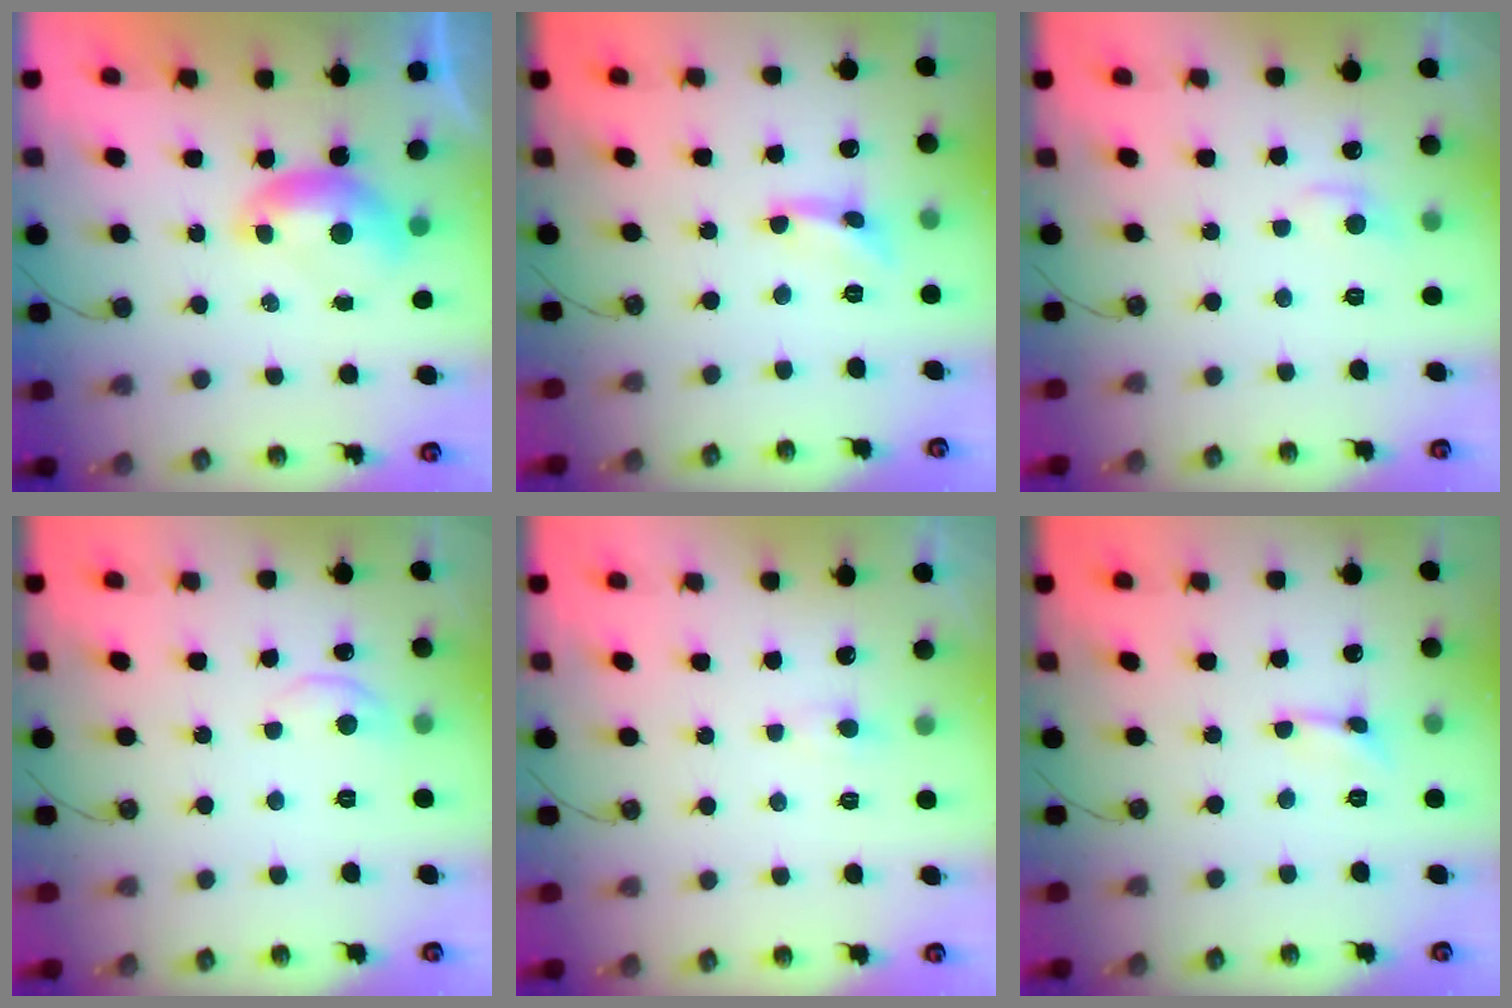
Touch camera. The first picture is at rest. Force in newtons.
{"total": 1.1, "press": 1.0, "slide": 0.4}
{"total": 1.0, "press": 0.5, "slide": 0.9}
{"total": 1.9, "press": 1.7, "slide": 0.7}
{"total": 0.8, "press": 0.6, "slide": 0.5}
{"total": 0.0}